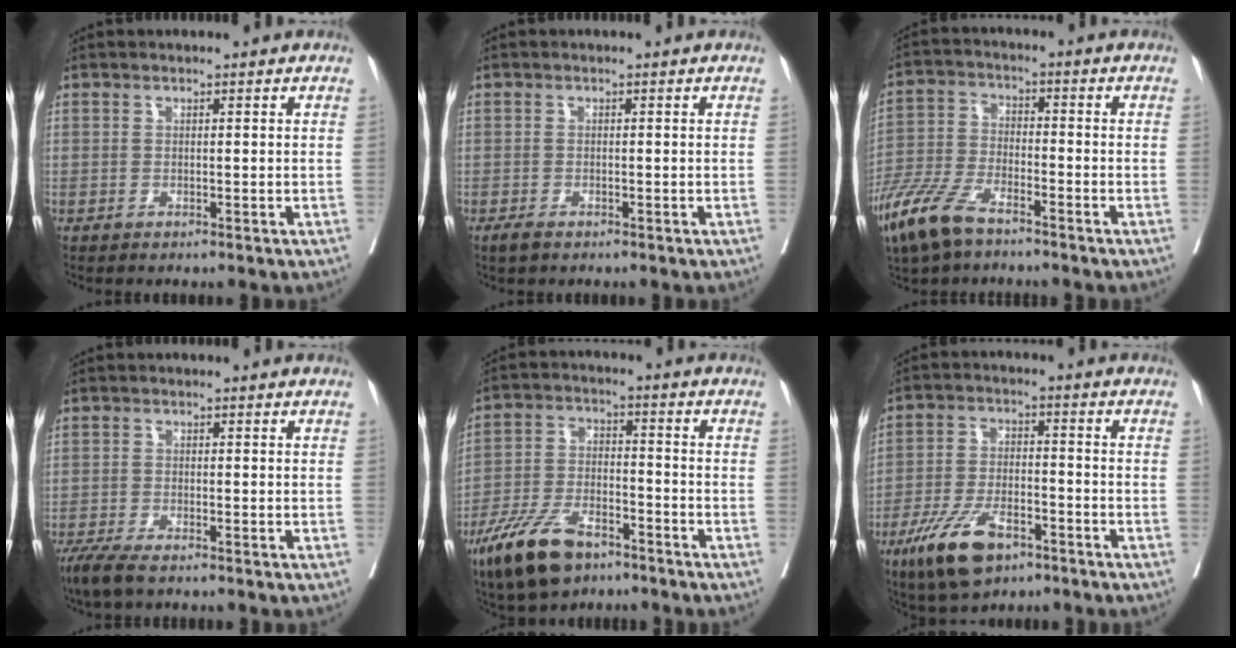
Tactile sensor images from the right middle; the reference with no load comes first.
{"total": 1.4, "force": [-1.0, 0.5, 0.9], "torque": [-0.020, -0.002, -0.016]}
{"total": 9.9, "force": [-7.0, 3.2, 6.2], "torque": [-0.145, -0.020, -0.138]}
{"total": 4.8, "force": [-3.6, 1.0, 3.0], "torque": [-0.057, -0.012, -0.063]}
{"total": 11.5, "force": [-7.7, 4.5, 7.2], "torque": [-0.148, -0.010, -0.145]}
{"total": 10.5, "force": [-6.4, 4.1, 7.3], "torque": [-0.149, -0.009, -0.113]}